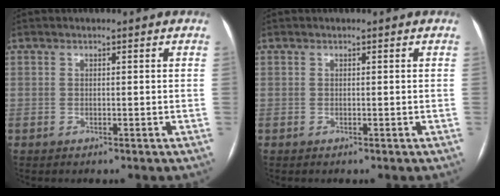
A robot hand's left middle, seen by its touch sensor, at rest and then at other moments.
{"total": 0.0}